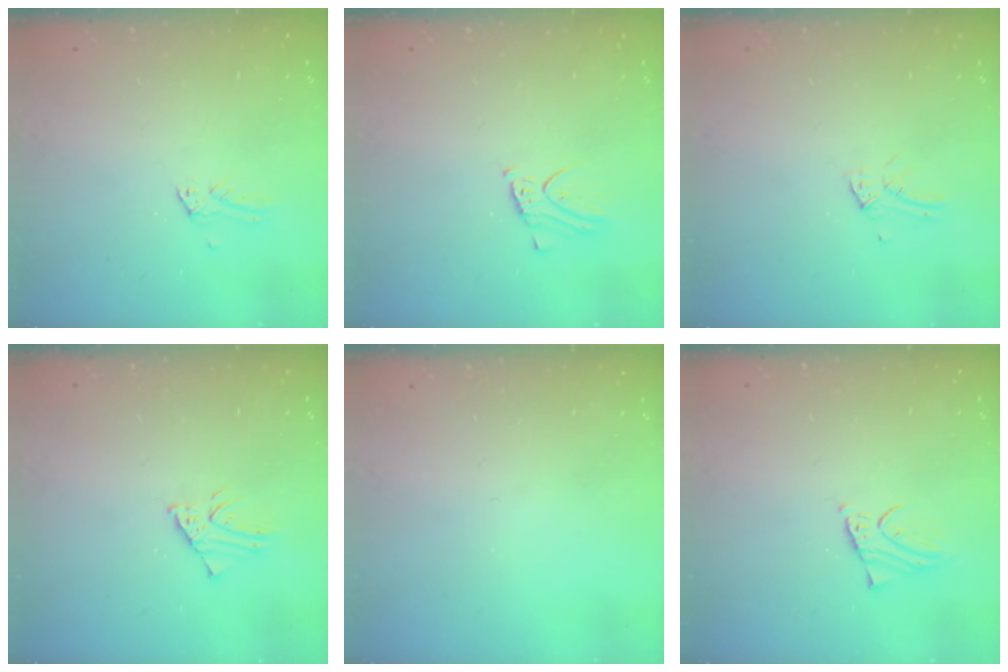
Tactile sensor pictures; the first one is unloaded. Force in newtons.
{"total": 2.8, "press": 2.8, "slide": 0.1}
{"total": 2.1, "press": 2.1, "slide": 0.1}
{"total": 2.1, "press": 2.1, "slide": 0.1}
{"total": 0.0}
{"total": 2.1, "press": 2.1, "slide": 0.1}